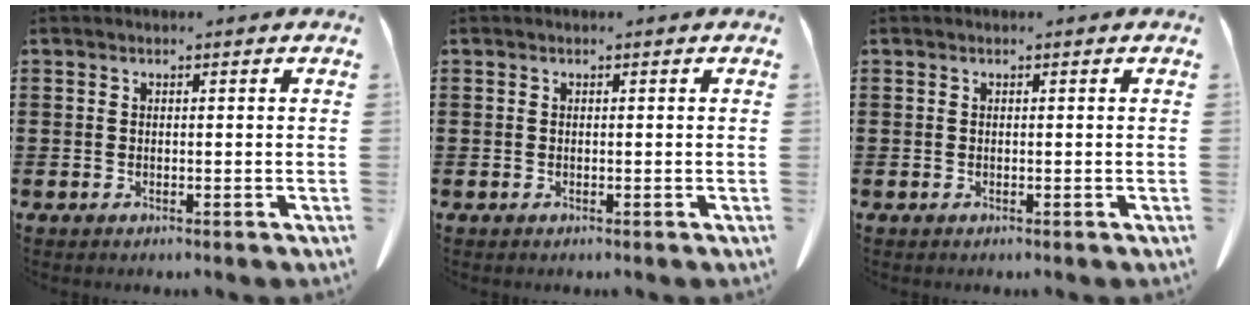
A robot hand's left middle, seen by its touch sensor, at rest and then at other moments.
{"total": 0.0}
{"total": 0.0}